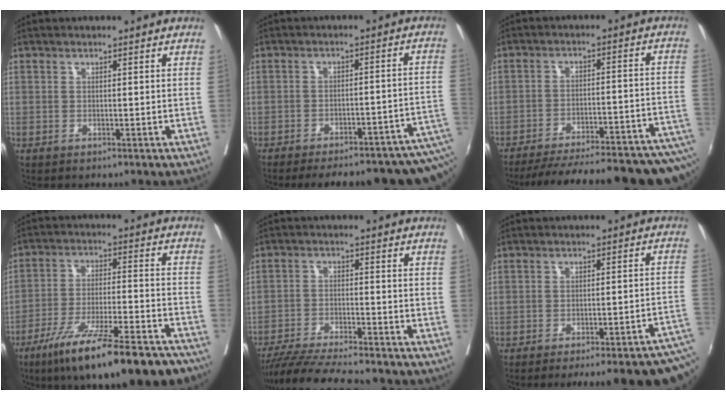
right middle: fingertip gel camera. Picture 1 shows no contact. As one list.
[{"total": 19.3, "force": [-14.3, 4.7, 12.0], "torque": [-0.119, 0.017, -0.170]}, {"total": 27.2, "force": [-23.9, 2.4, 12.8], "torque": [-0.133, -0.014, -0.312]}, {"total": 18.0, "force": [-13.3, 1.9, 12.0], "torque": [-0.184, -0.029, -0.223]}, {"total": 12.5, "force": [-11.3, 0.1, 5.5], "torque": [-0.084, -0.022, -0.186]}, {"total": 18.2, "force": [-14.5, 1.3, 10.9], "torque": [-0.089, -0.002, -0.178]}]